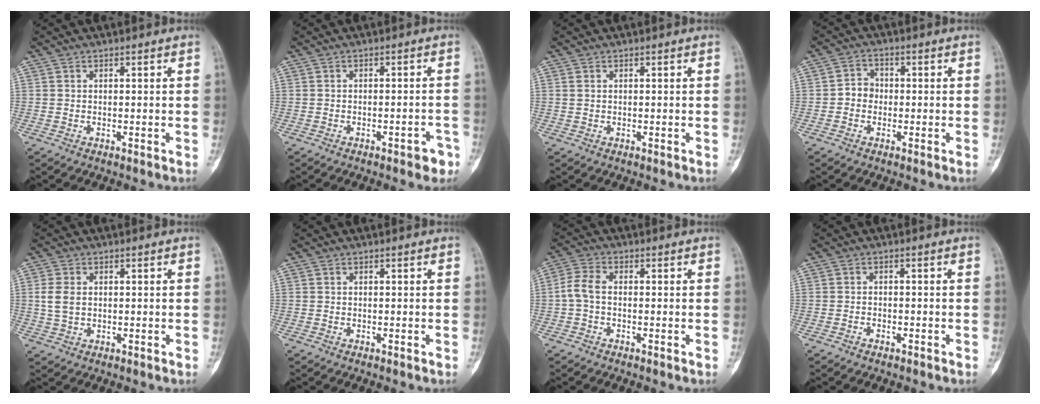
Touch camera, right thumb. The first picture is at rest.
{"total": 3.5, "force": [-2.1, 1.3, 2.5], "torque": [-0.024, 0.018, -0.023]}
{"total": 0.9, "force": [0.2, 0.6, 0.6], "torque": [-0.015, 0.002, 0.008]}
{"total": 3.4, "force": [-0.6, 2.9, 1.5], "torque": [-0.010, 0.012, -0.020]}
{"total": 4.2, "force": [0.5, 2.9, 3.0], "torque": [-0.065, 0.000, 0.012]}
{"total": 0.0}
{"total": 4.1, "force": [-0.6, 2.4, 3.3], "torque": [-0.074, 0.012, -0.020]}
{"total": 1.0, "force": [-0.7, 0.5, 0.4], "torque": [-0.013, 0.006, -0.011]}